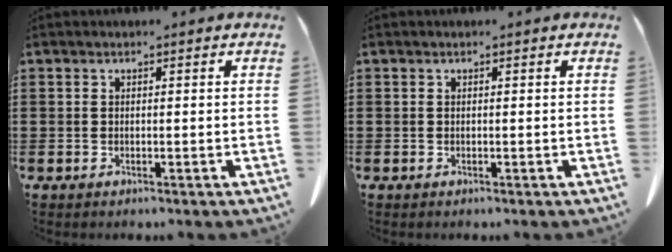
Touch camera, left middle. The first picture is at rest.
{"total": 0.0}